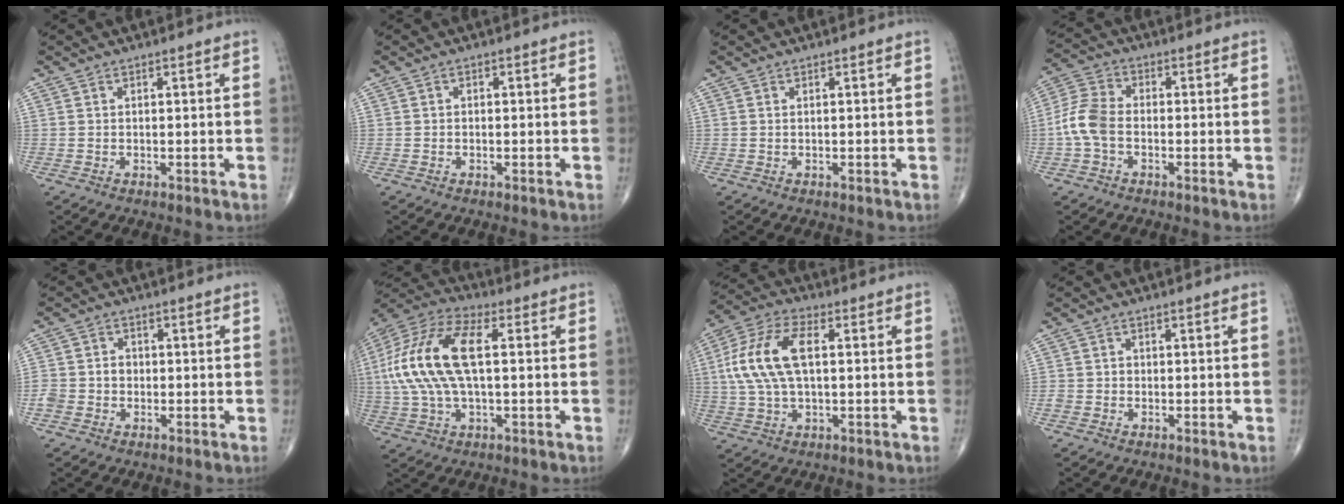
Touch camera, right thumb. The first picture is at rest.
{"total": 0.6, "force": [-0.1, 0.5, 0.3], "torque": [0.002, 0.003, -0.005]}
{"total": 0.0}
{"total": 7.2, "force": [-1.5, 4.6, 5.3], "torque": [-0.116, 0.022, -0.043]}
{"total": 4.2, "force": [-0.9, 3.7, 1.8], "torque": [-0.023, 0.019, -0.016]}
{"total": 18.5, "force": [1.8, 8.5, 16.3], "torque": [-0.351, 0.029, 0.029]}
{"total": 13.7, "force": [1.7, 7.0, 11.7], "torque": [-0.245, 0.021, 0.030]}
{"total": 1.5, "force": [-0.4, 1.3, 0.4], "torque": [0.004, 0.007, -0.009]}